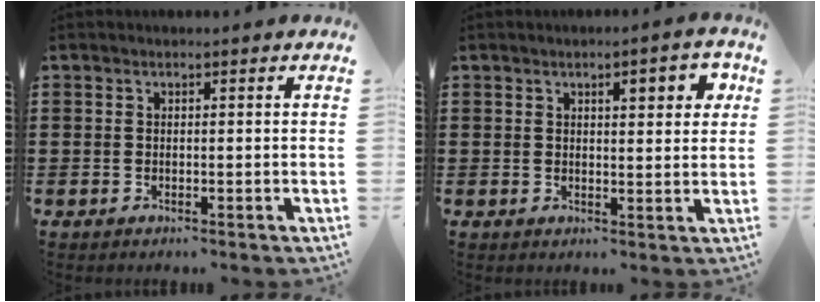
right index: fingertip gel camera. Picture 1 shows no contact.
{"total": 3.7, "force": [1.6, 1.1, 3.2], "torque": [-0.042, -0.003, 0.019]}